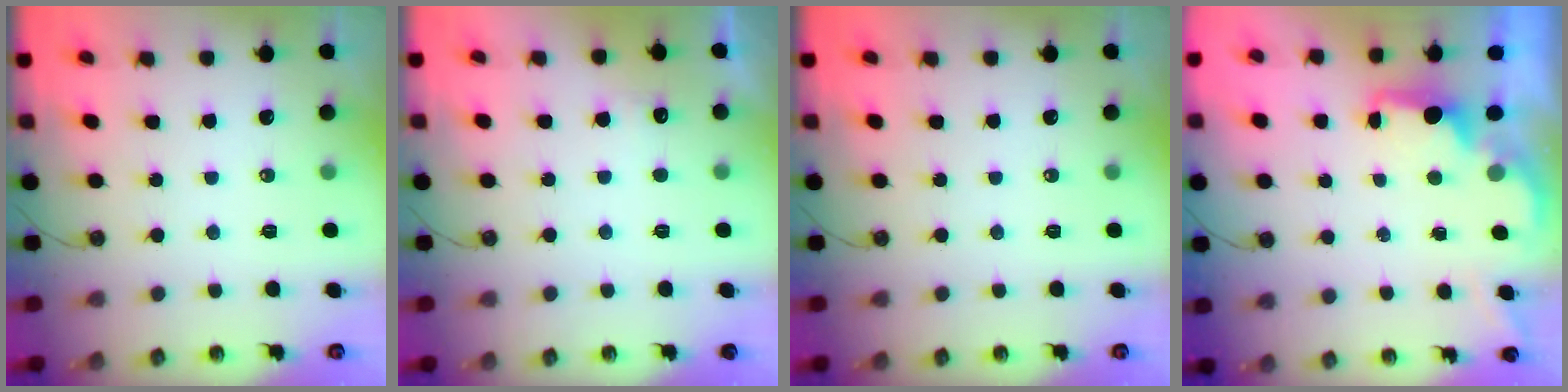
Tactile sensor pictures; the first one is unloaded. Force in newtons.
{"total": 5.3, "press": 5.2, "slide": 1.2}
{"total": 0.0}
{"total": 1.7, "press": 1.5, "slide": 0.8}